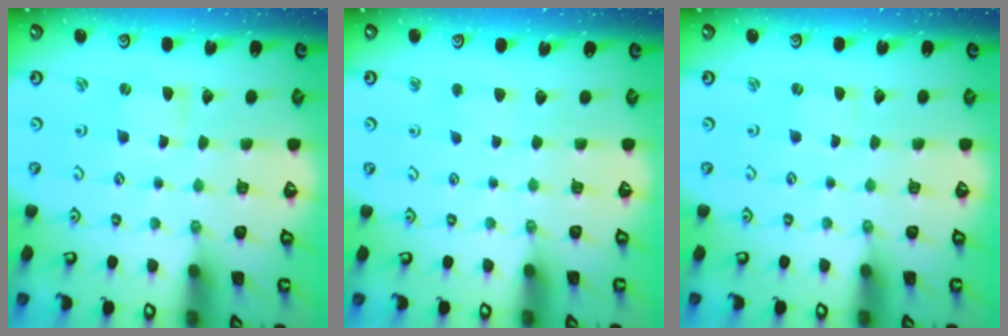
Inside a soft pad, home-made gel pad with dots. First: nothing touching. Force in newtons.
{"total": 1.9, "press": 1.9, "slide": 0.5}
{"total": 0.0}